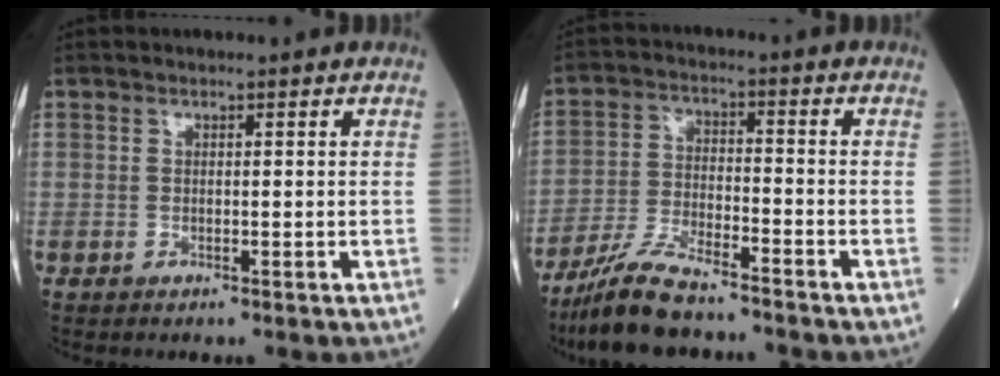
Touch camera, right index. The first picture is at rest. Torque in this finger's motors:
{"motor_torque": [0.60, -0.66, 0.13, 0.09]}